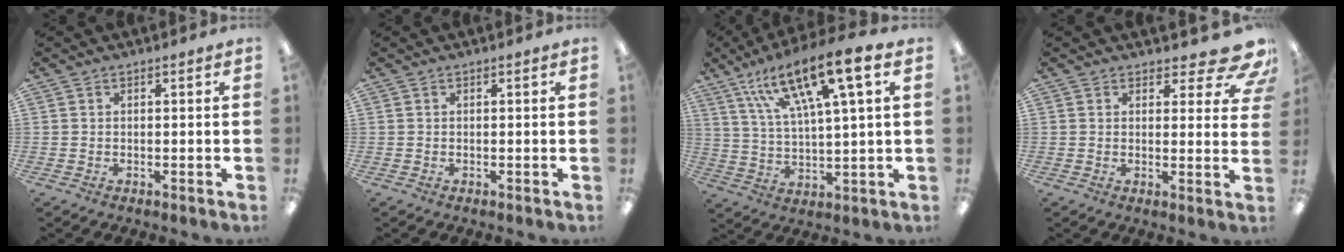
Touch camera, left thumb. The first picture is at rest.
{"total": 0.0}
{"total": 16.4, "force": [9.9, 4.1, 12.4], "torque": [-0.228, -0.044, 0.161]}
{"total": 8.0, "force": [5.8, 2.9, 4.6], "torque": [-0.050, -0.039, 0.101]}